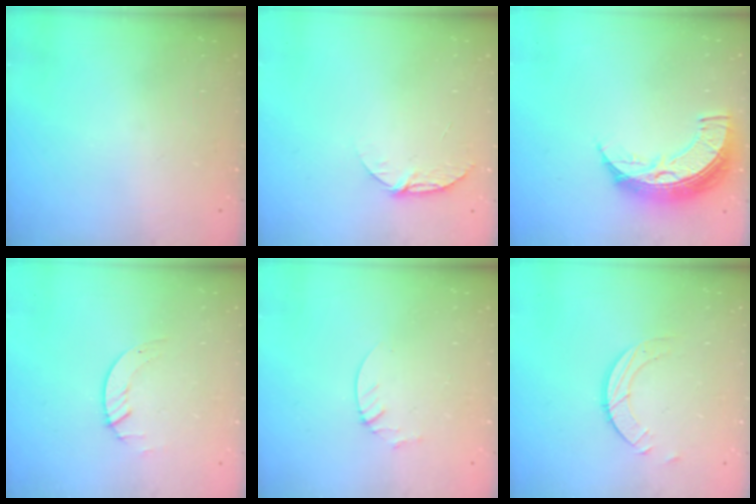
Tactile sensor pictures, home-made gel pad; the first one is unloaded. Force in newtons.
{"total": 5.6, "press": 5.6, "slide": 0.6}
{"total": 11.9, "press": 11.8, "slide": 1.0}
{"total": 1.2, "press": 1.1, "slide": 0.2}
{"total": 2.1, "press": 2.1, "slide": 0.2}
{"total": 3.2, "press": 3.2, "slide": 0.3}